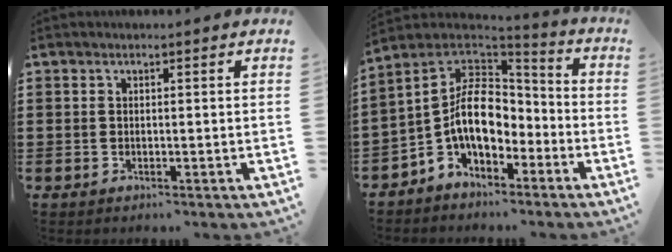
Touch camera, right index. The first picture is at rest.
{"total": 11.1, "force": [-2.1, 6.9, 8.4], "torque": [-0.192, -0.003, -0.049]}